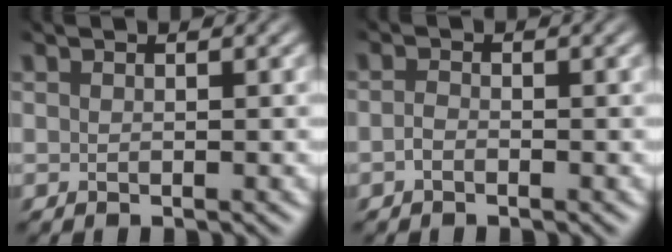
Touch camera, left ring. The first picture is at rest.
{"total": 1.4, "force": [-1.4, 0.1, -0.3], "torque": [-0.007, 0.002, -0.023]}